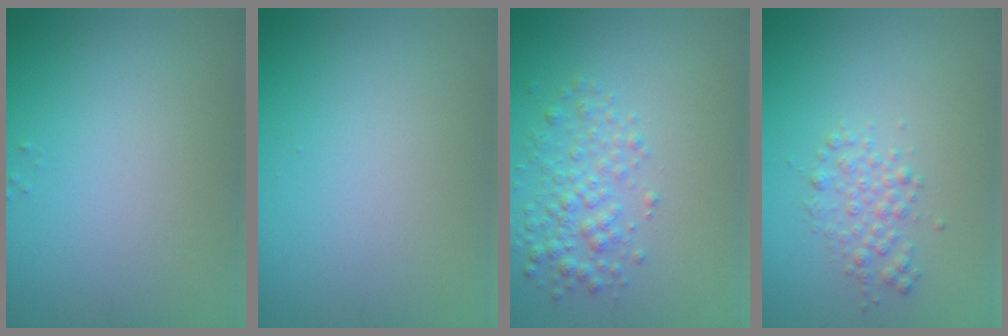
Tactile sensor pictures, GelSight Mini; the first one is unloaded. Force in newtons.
{"total": 0.0}
{"total": 3.0, "press": 3.0, "slide": 0.1}
{"total": 2.0, "press": 2.0, "slide": 0.0}